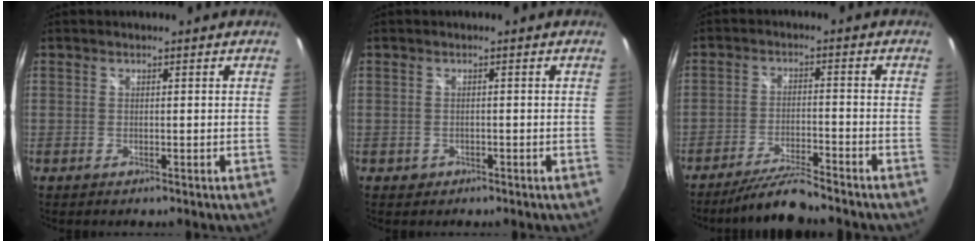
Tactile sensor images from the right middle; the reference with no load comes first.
{"total": 1.5, "force": [-0.7, 1.3, 0.4], "torque": [-0.010, -0.003, -0.007]}
{"total": 7.8, "force": [-7.1, -0.1, 3.2], "torque": [-0.076, -0.006, -0.127]}